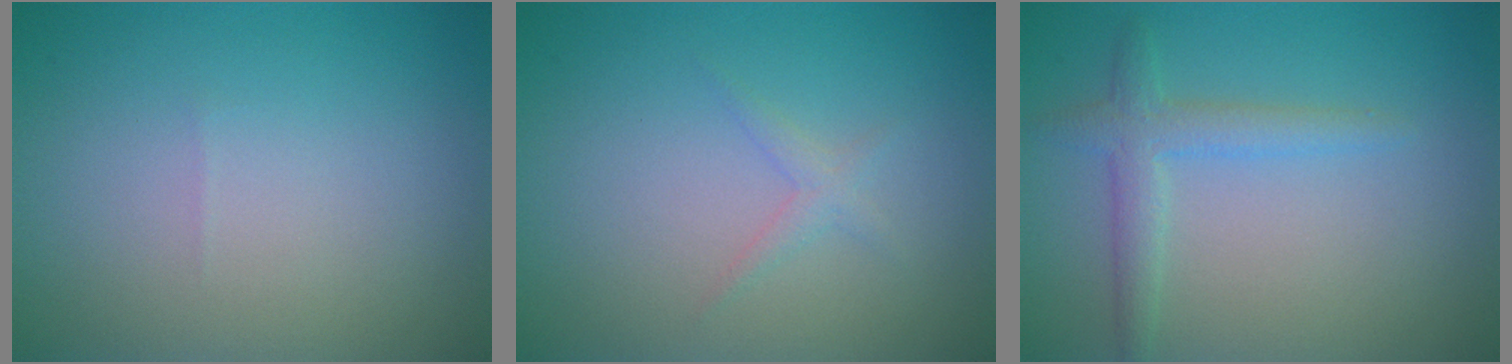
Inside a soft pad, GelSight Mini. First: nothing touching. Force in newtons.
{"total": 1.0, "press": 1.0, "slide": 0.0}
{"total": 2.4, "press": 2.4, "slide": 0.1}